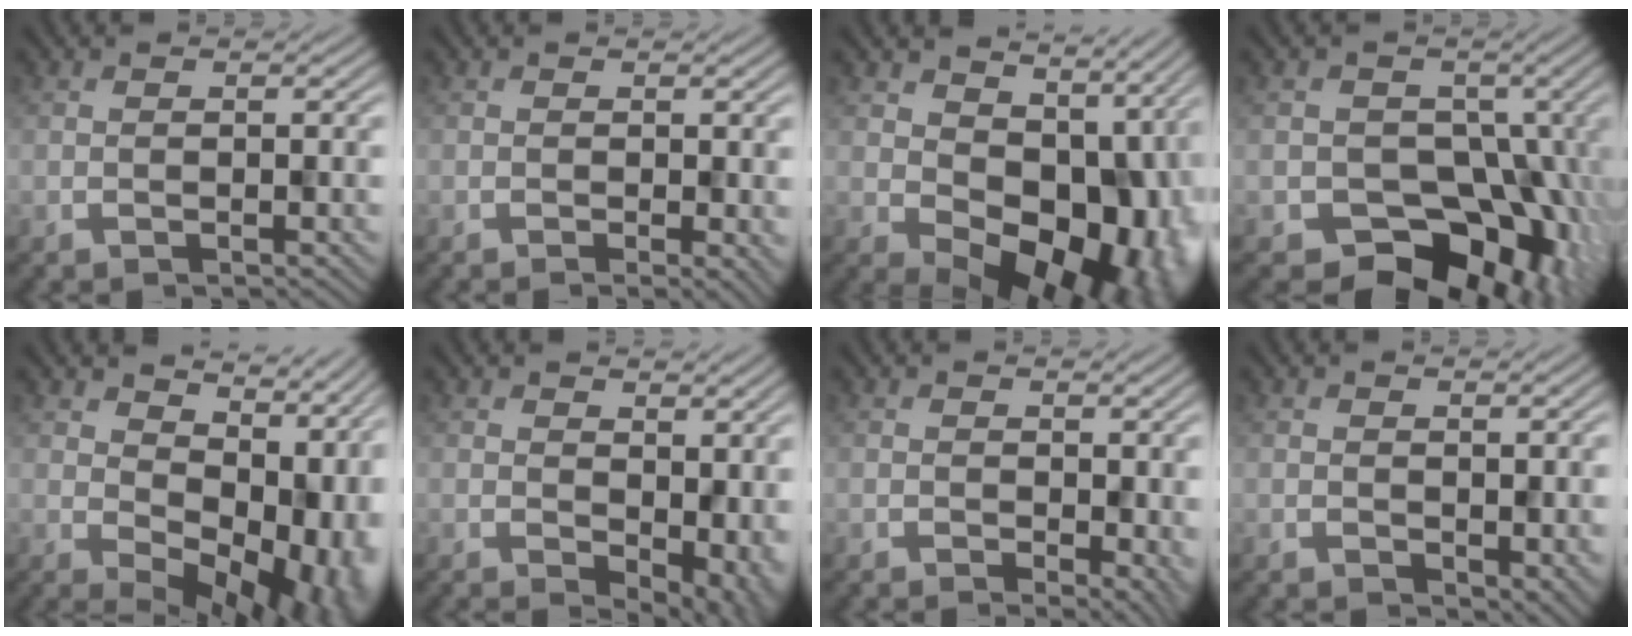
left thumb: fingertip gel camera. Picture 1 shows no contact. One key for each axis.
{"total": 2.1, "fx": -0.7, "fy": 0.5, "fz": 1.9, "tx": -0.035, "ty": -0.002, "tz": -0.004}
{"total": 13.5, "fx": 1.5, "fy": 9.4, "fz": 9.7, "tx": -0.123, "ty": -0.039, "tz": 0.048}
{"total": 11.0, "fx": -4.9, "fy": 8.5, "fz": 5.0, "tx": -0.039, "ty": -0.012, "tz": -0.078}
{"total": 13.6, "fx": 2.6, "fy": 8.9, "fz": 9.9, "tx": -0.109, "ty": -0.035, "tz": 0.087}
{"total": 5.8, "fx": -0.9, "fy": 3.4, "fz": 4.6, "tx": -0.065, "ty": -0.026, "tz": 0.004}
{"total": 3.3, "fx": -0.5, "fy": 1.7, "fz": 2.7, "tx": -0.033, "ty": -0.011, "tz": 0.010}
{"total": 3.4, "fx": -0.6, "fy": 2.0, "fz": 2.7, "tx": -0.040, "ty": -0.011, "tz": 0.011}